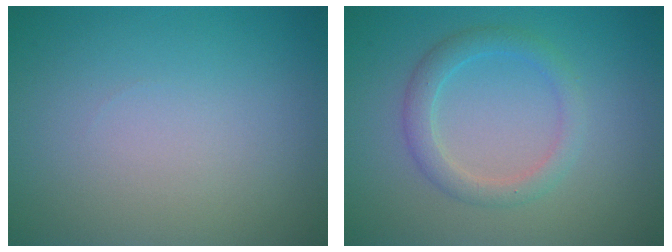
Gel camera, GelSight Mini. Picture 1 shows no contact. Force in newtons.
{"total": 2.5, "press": 2.5, "slide": 0.1}